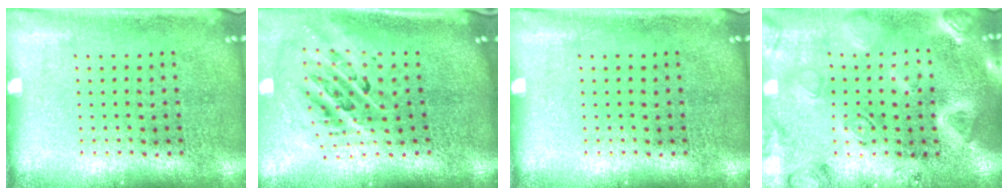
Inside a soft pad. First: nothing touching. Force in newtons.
{"total": 2.7, "press": 1.9, "slide": 2.0}
{"total": 0.0}
{"total": 3.1, "press": 2.9, "slide": 0.9}